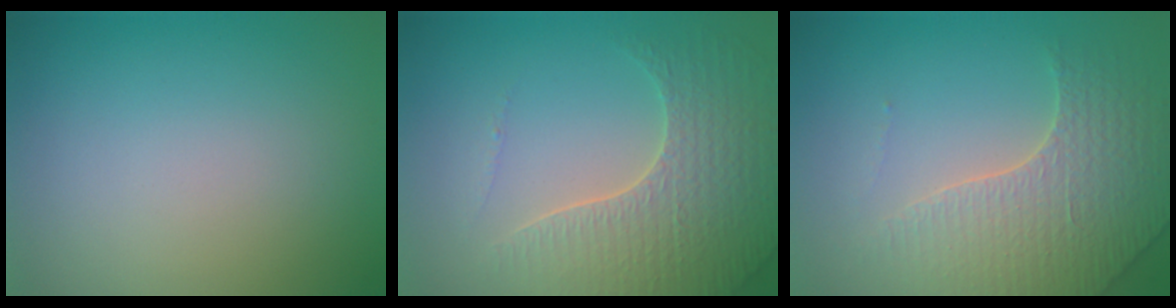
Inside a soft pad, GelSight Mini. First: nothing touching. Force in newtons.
{"total": 4.9, "press": 4.5, "slide": 2.1}
{"total": 3.8, "press": 3.7, "slide": 0.8}